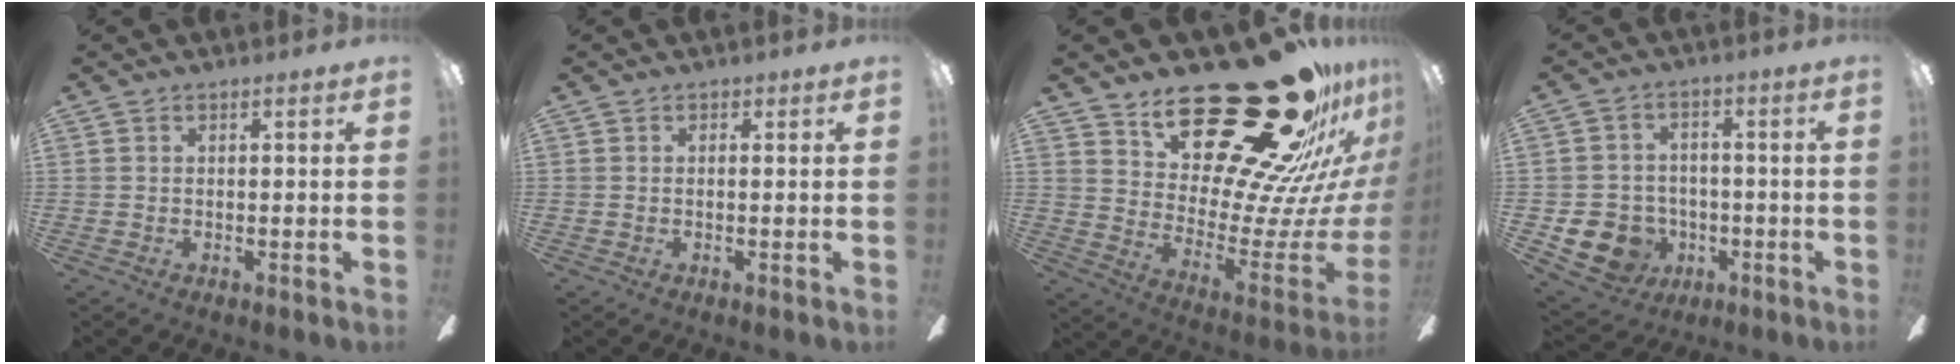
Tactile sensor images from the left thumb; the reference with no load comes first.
{"total": 0.5, "force": [0.1, 0.5, 0.1], "torque": [-0.002, 0.005, 0.000]}
{"total": 37.4, "force": [25.8, 15.4, 22.3], "torque": [-0.260, -0.198, 0.481]}
{"total": 10.7, "force": [-4.2, 9.0, 3.9], "torque": [-0.101, 0.033, -0.071]}